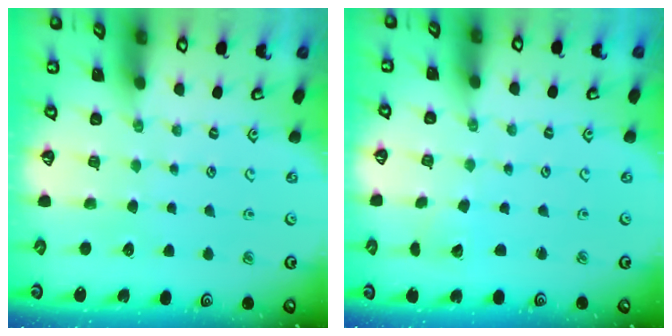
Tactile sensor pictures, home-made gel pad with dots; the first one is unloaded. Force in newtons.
{"total": 1.9, "press": 1.9, "slide": 0.0}